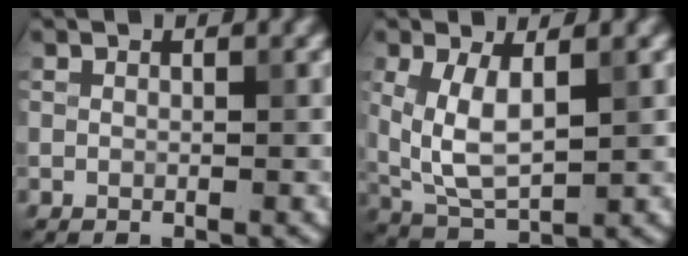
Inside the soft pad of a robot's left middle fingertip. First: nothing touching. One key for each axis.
{"total": 5.1, "fx": 1.0, "fy": 2.2, "fz": 4.5, "tx": -0.101, "ty": -0.007, "tz": 0.027}